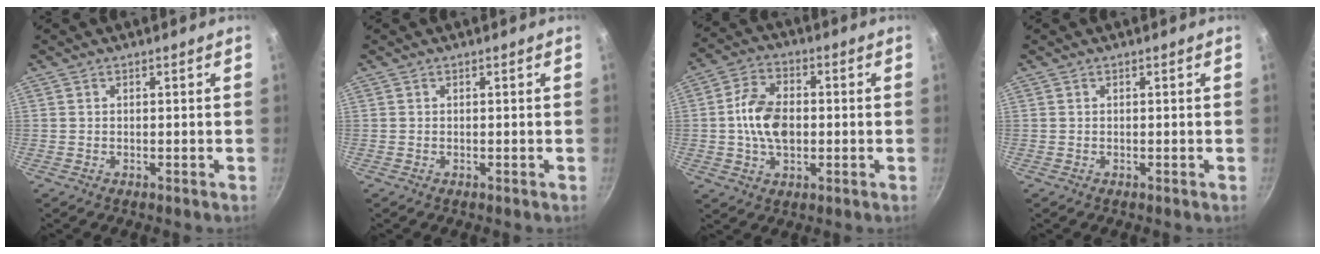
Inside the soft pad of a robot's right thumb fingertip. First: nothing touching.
{"total": 0.0}
{"total": 10.2, "force": [-0.2, 6.7, 7.8], "torque": [-0.129, 0.016, -0.011]}
{"total": 0.0}